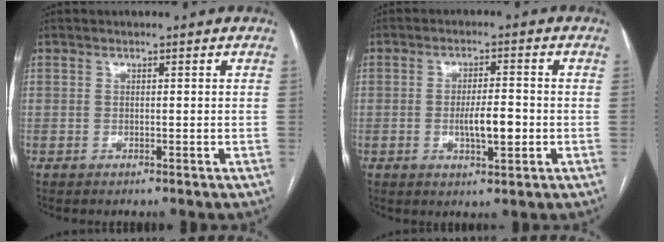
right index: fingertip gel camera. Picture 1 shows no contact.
{"total": 5.3, "force": [-1.1, 1.3, 5.1], "torque": [-0.089, -0.002, -0.016]}